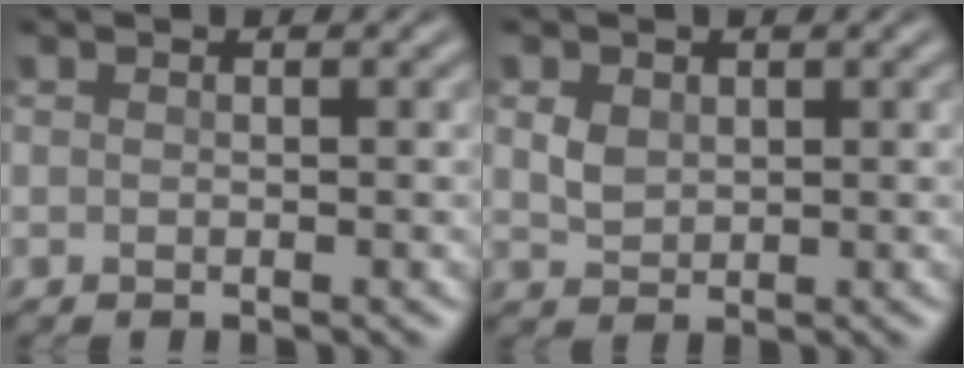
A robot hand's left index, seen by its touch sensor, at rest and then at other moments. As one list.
[{"total": 1.6, "force": [0.4, 1.3, 0.9], "torque": [-0.022, 0.000, 0.008]}]